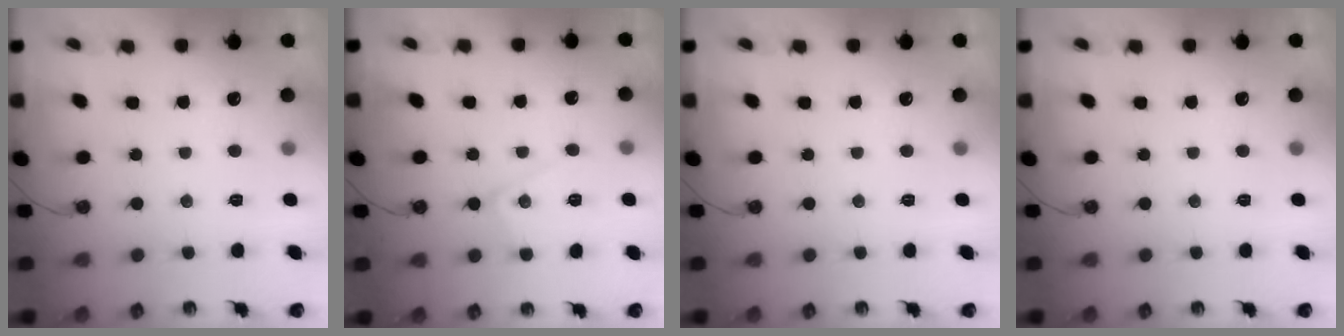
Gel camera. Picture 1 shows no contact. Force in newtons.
{"total": 8.5, "press": 8.5, "slide": 0.6}
{"total": 0.0}
{"total": 0.0}